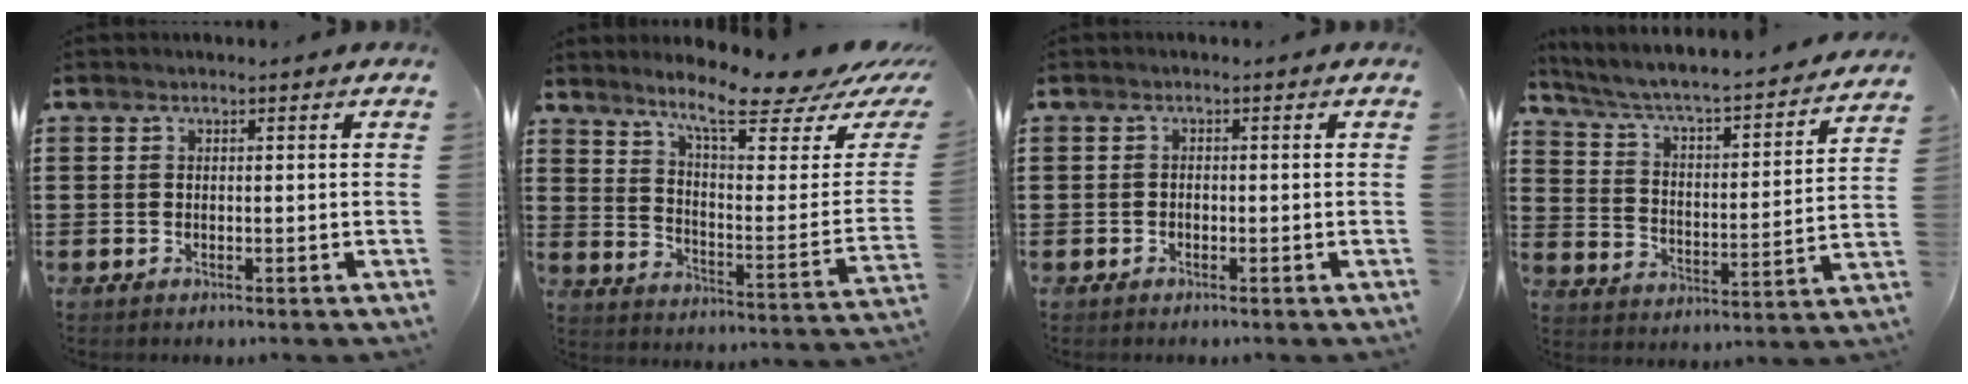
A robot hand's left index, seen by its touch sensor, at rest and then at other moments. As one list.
[{"total": 11.1, "force": [9.0, 1.1, 6.4], "torque": [-0.126, -0.065, 0.146]}, {"total": 0.7, "force": [-0.7, 0.3, 0.1], "torque": [-0.006, 0.000, -0.014]}, {"total": 3.9, "force": [3.4, 0.2, 2.0], "torque": [-0.059, -0.042, 0.045]}]